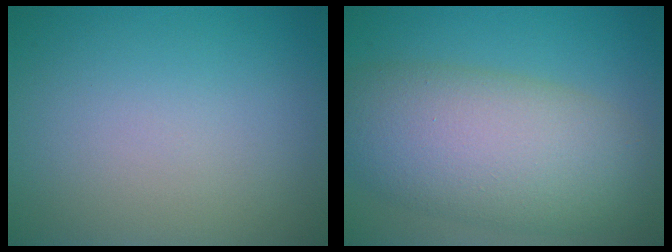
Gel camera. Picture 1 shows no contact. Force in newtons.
{"total": 9.7, "press": 9.7, "slide": 0.5}